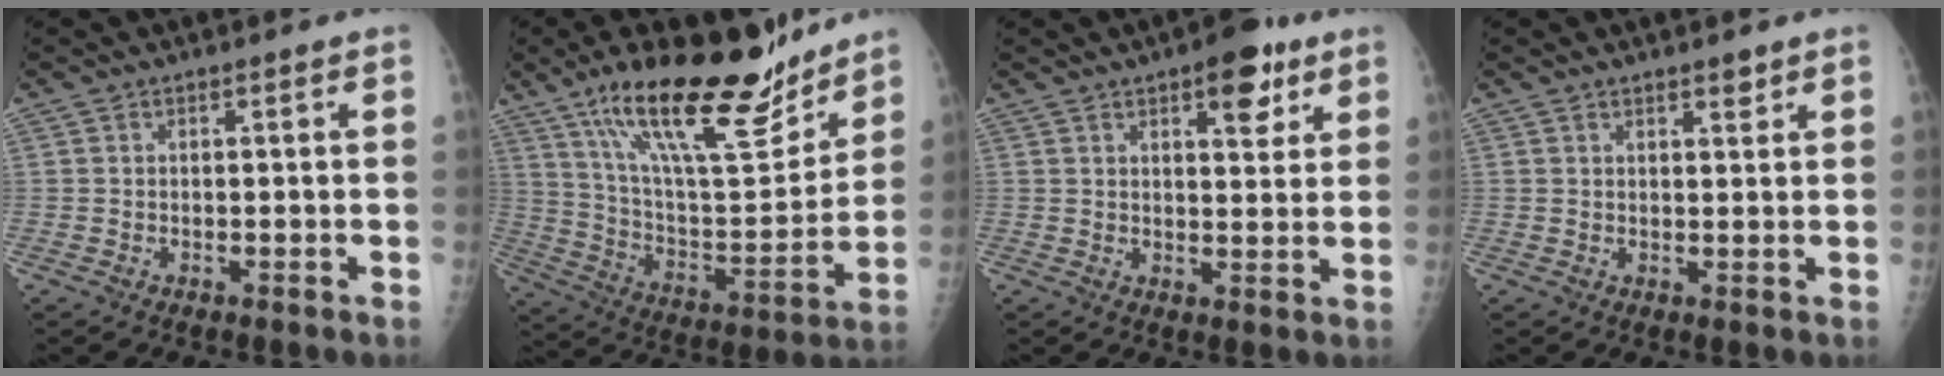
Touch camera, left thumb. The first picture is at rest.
{"total": 24.2, "force": [17.4, 7.0, 15.3], "torque": [-0.215, -0.082, 0.296]}
{"total": 8.1, "force": [4.5, 3.5, 5.7], "torque": [-0.052, -0.018, 0.056]}
{"total": 2.0, "force": [1.5, 0.6, 1.1], "torque": [-0.009, -0.009, 0.022]}